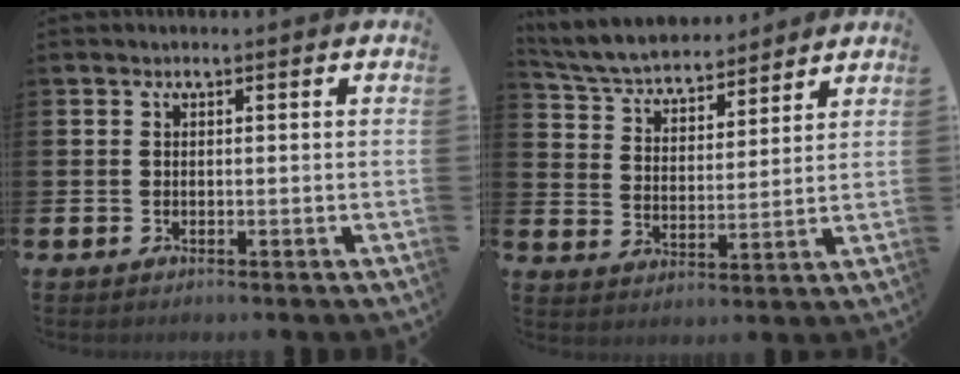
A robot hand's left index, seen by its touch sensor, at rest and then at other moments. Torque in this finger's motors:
{"motor_torque": [0.86, -0.83, 0.65, 0.15]}